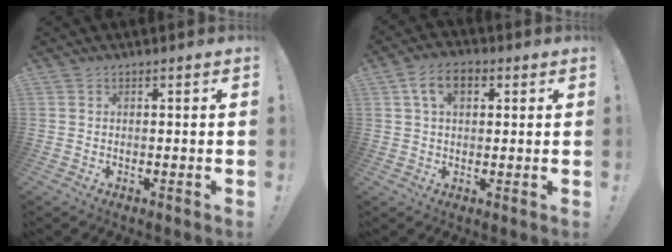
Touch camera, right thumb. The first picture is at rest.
{"total": 7.7, "force": [2.6, 4.5, 5.6], "torque": [-0.088, 0.007, 0.046]}